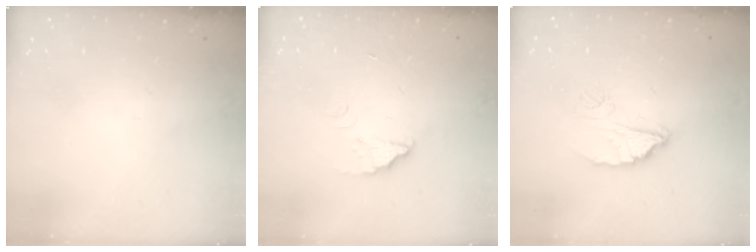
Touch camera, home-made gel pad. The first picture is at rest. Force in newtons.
{"total": 2.1, "press": 2.1, "slide": 0.1}
{"total": 7.4, "press": 7.4, "slide": 0.5}